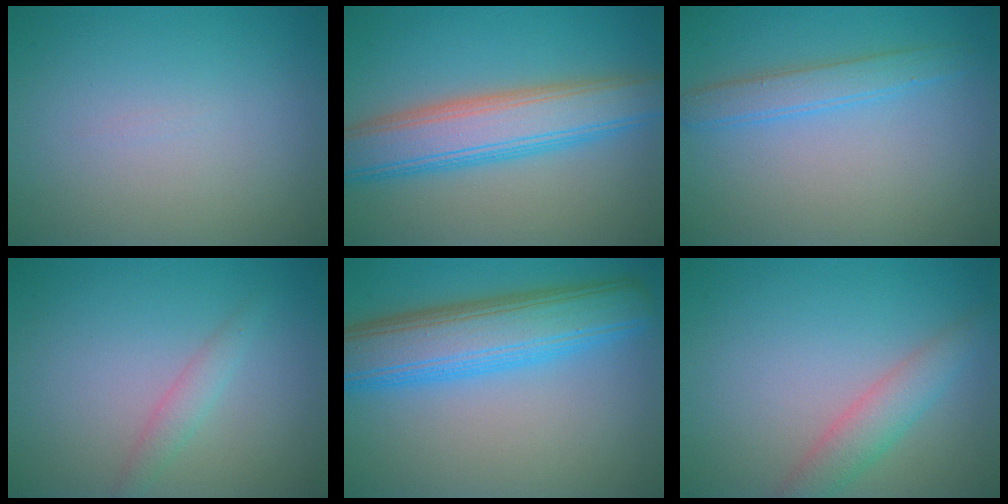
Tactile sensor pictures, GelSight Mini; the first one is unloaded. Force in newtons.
{"total": 7.2, "press": 7.2, "slide": 0.2}
{"total": 2.5, "press": 2.5, "slide": 0.1}
{"total": 1.5, "press": 1.5, "slide": 0.1}
{"total": 8.4, "press": 8.4, "slide": 0.2}
{"total": 2.9, "press": 2.9, "slide": 0.1}